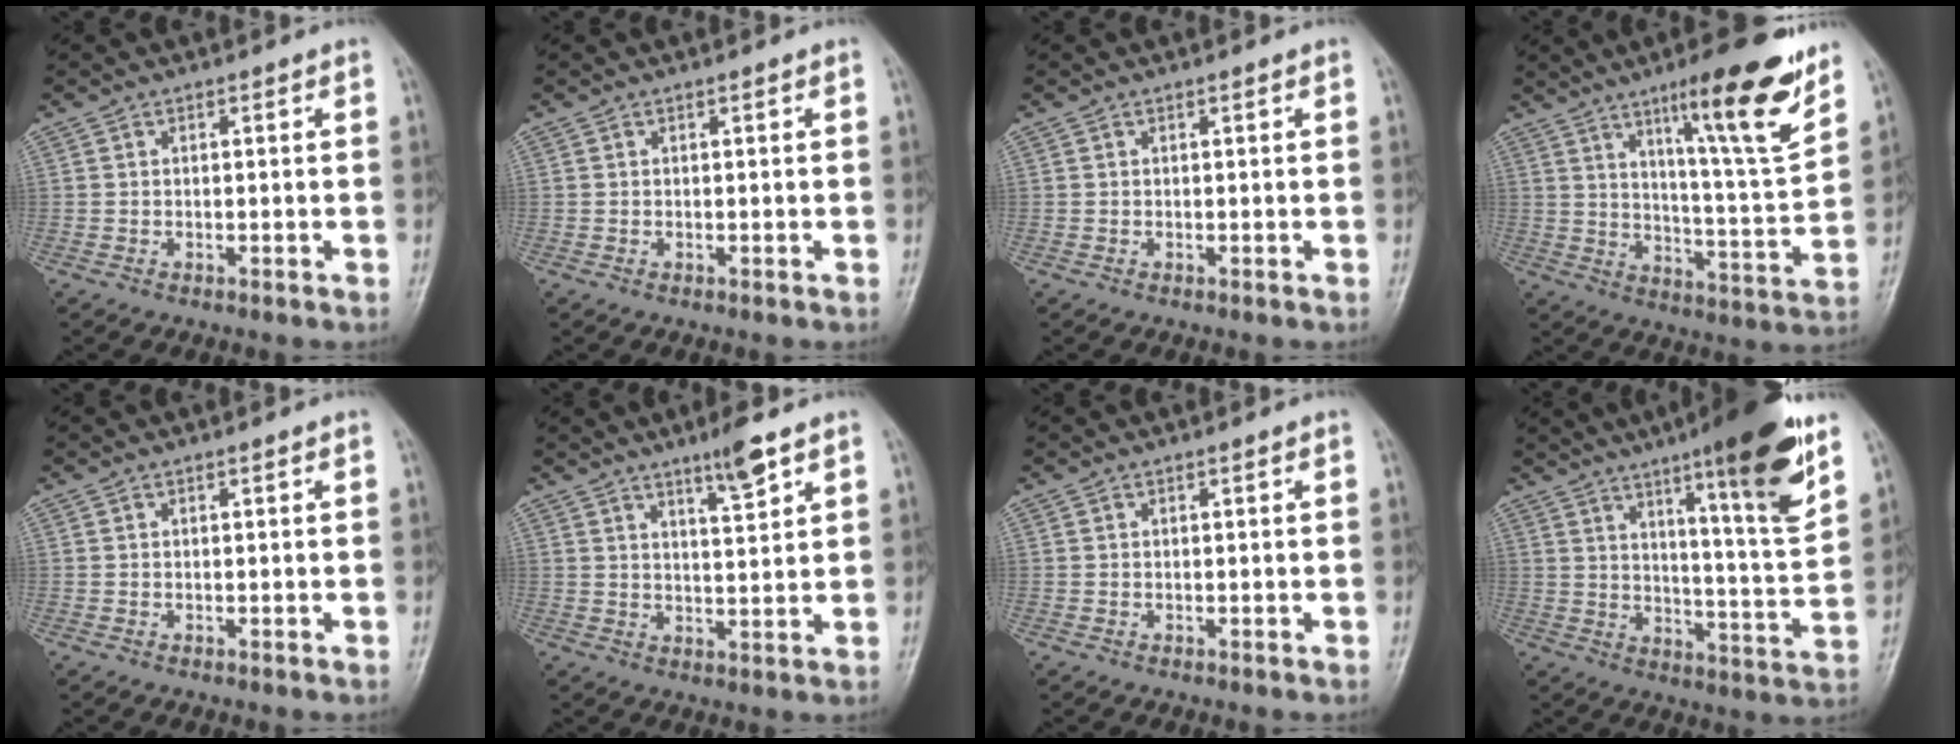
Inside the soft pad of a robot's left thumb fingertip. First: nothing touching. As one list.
[{"total": 0.0}, {"total": 0.0}, {"total": 17.0, "force": [10.6, 2.2, 13.1], "torque": [-0.177, -0.066, 0.166]}, {"total": 0.0}, {"total": 5.5, "force": [3.8, 0.6, 3.9], "torque": [-0.060, -0.025, 0.063]}, {"total": 0.0}, {"total": 18.7, "force": [10.7, 2.4, 15.1], "torque": [-0.197, -0.059, 0.160]}]